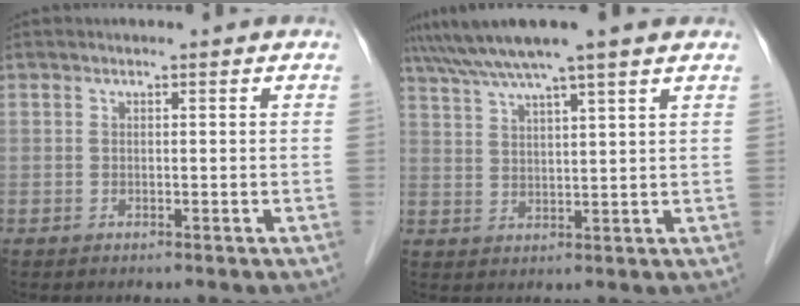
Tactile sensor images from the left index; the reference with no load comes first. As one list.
[{"total": 9.2, "force": [7.5, -0.7, 5.3], "torque": [-0.097, 0.031, 0.117]}]